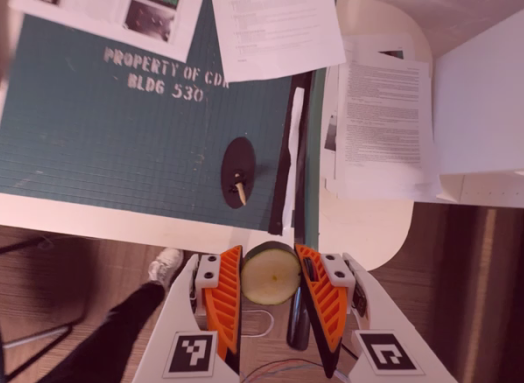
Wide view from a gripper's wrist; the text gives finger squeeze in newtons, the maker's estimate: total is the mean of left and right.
{"total": 9.6, "left": 9.5, "right": 9.6}